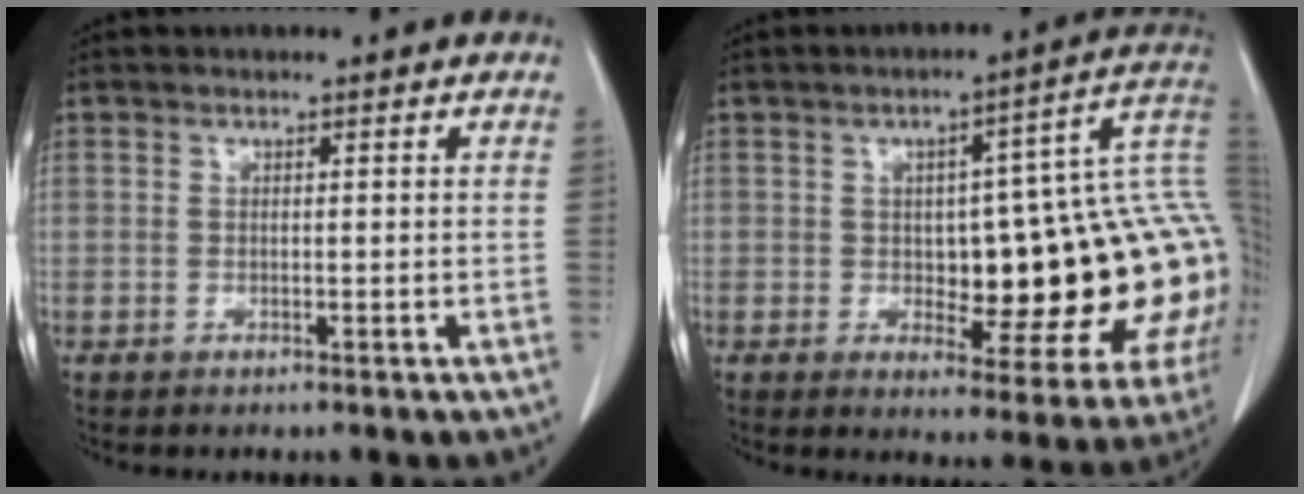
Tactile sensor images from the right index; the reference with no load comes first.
{"total": 21.9, "force": [-0.3, 6.3, 21.0], "torque": [-0.192, 0.034, 0.012]}